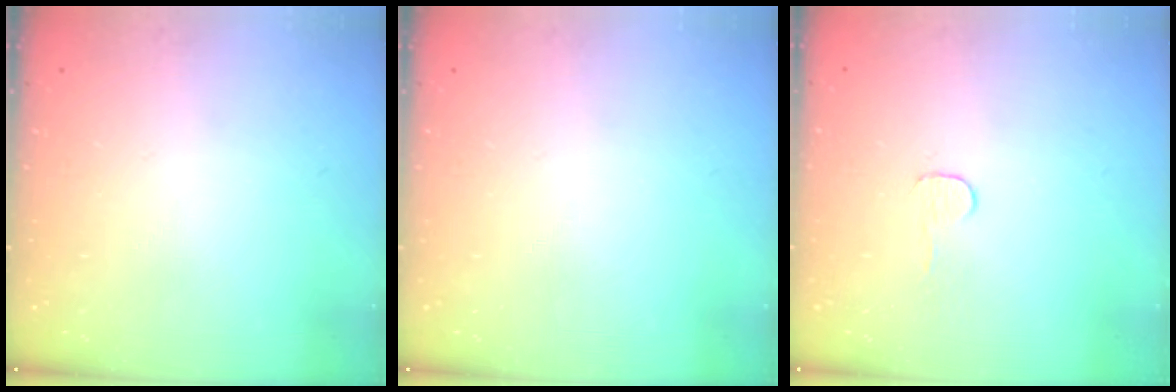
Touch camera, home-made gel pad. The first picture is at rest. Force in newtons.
{"total": 0.0}
{"total": 3.0, "press": 3.0, "slide": 0.3}